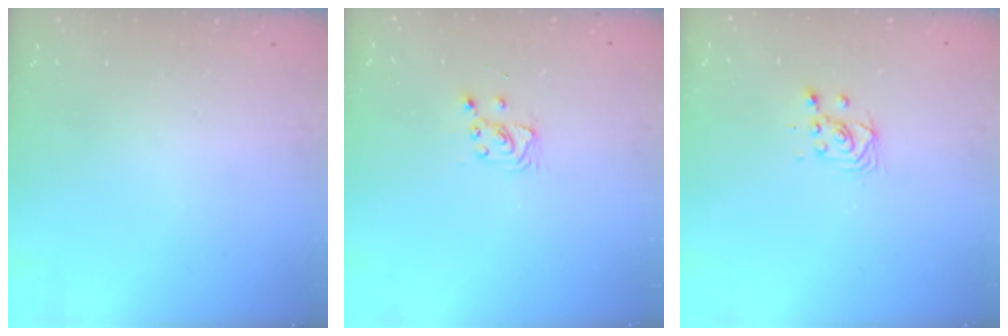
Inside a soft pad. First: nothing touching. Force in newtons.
{"total": 4.4, "press": 4.4, "slide": 0.5}
{"total": 3.3, "press": 3.2, "slide": 0.6}